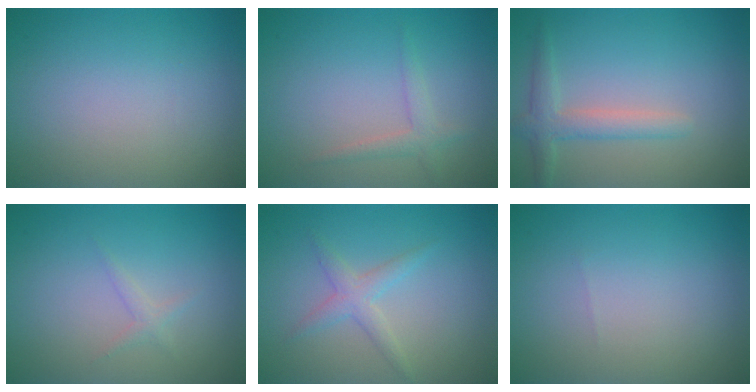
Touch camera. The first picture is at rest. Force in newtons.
{"total": 1.6, "press": 1.6, "slide": 0.1}
{"total": 2.6, "press": 2.6, "slide": 0.2}
{"total": 0.9, "press": 0.9, "slide": 0.0}
{"total": 2.0, "press": 2.0, "slide": 0.1}
{"total": 0.0}